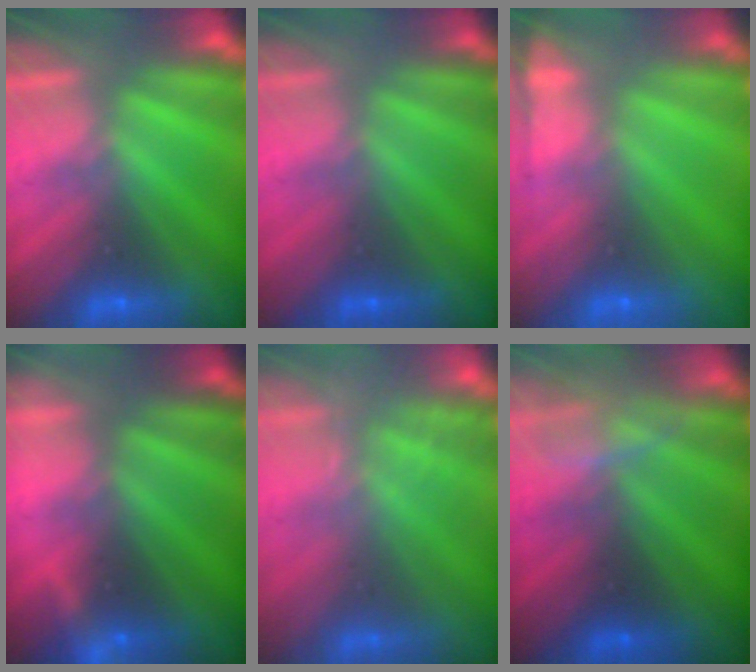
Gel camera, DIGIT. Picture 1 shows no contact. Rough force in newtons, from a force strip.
{"total": 2.6}
{"total": 6.6}
{"total": 3.0}
{"total": 2.0}
{"total": 2.4}